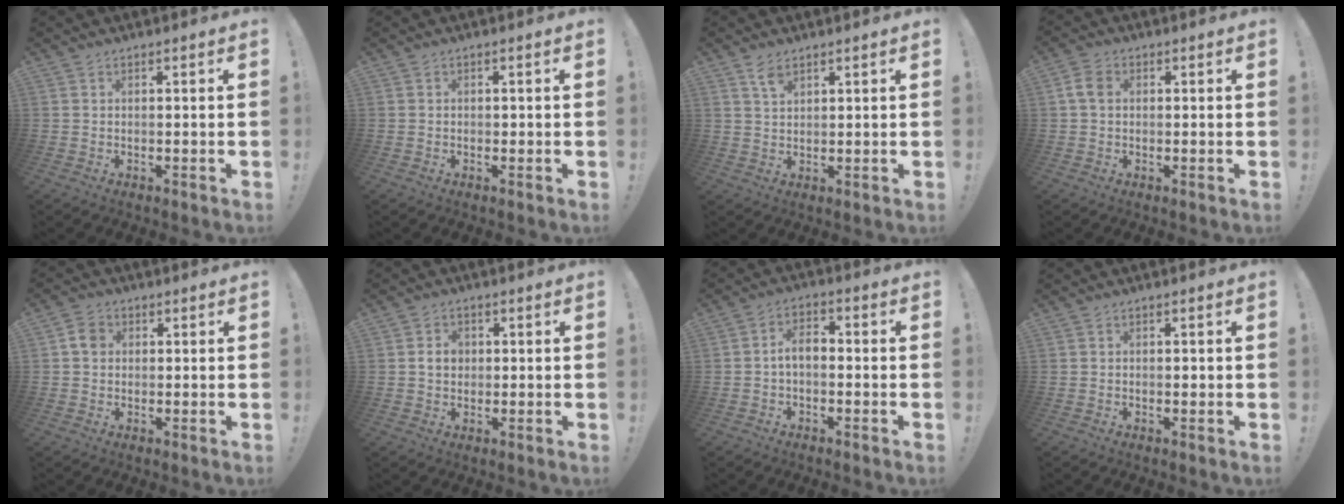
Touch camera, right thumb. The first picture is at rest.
{"total": 0.7, "force": [-0.3, 0.7, 0.2], "torque": [-0.004, 0.002, -0.004]}
{"total": 3.7, "force": [2.6, 1.6, 2.0], "torque": [-0.032, -0.016, 0.047]}
{"total": 4.7, "force": [0.8, 3.3, 3.2], "torque": [-0.057, 0.010, 0.019]}
{"total": 4.3, "force": [0.4, 3.7, 2.2], "torque": [-0.032, 0.009, 0.009]}
{"total": 4.1, "force": [0.2, 3.4, 2.3], "torque": [-0.035, 0.005, 0.003]}
{"total": 5.2, "force": [-0.7, 2.9, 4.3], "torque": [-0.085, 0.006, -0.013]}
{"total": 0.8, "force": [-0.4, 0.7, 0.3], "torque": [-0.005, 0.003, -0.007]}